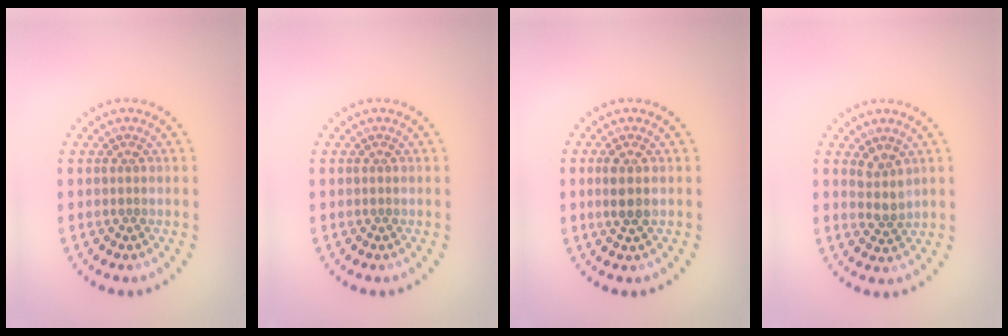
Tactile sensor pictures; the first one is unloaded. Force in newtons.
{"total": 0.0}
{"total": 1.9, "press": 1.7, "slide": 0.7}
{"total": 2.0, "press": 1.5, "slide": 1.3}